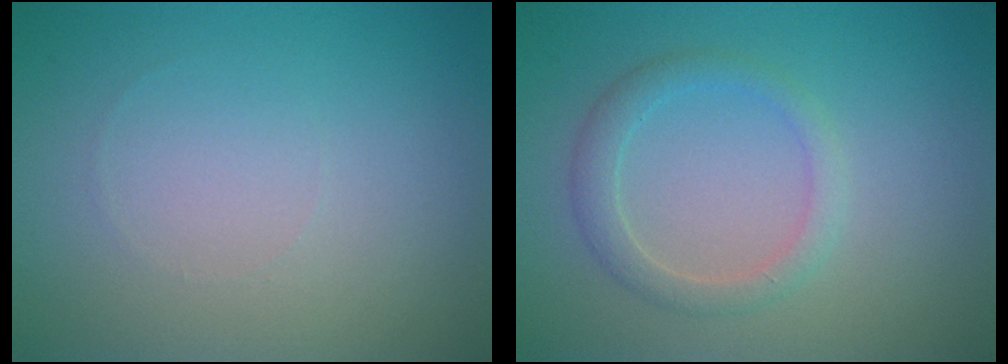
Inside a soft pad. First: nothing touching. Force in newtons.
{"total": 2.2, "press": 2.2, "slide": 0.0}